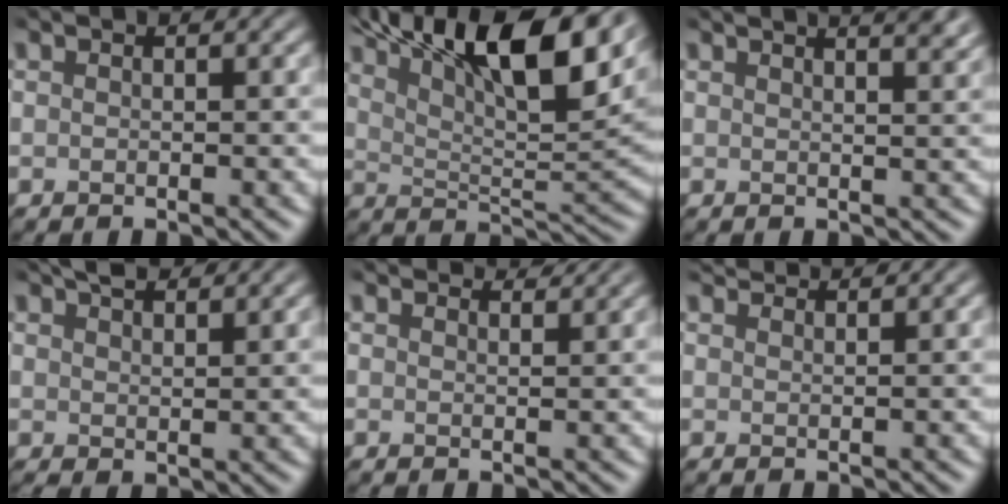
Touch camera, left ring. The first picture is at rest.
{"total": 14.1, "force": [8.7, 4.6, 10.1], "torque": [-0.160, 0.022, 0.151]}
{"total": 7.0, "force": [4.8, 2.9, 4.2], "torque": [-0.021, 0.049, 0.028]}
{"total": 3.6, "force": [2.8, 1.2, 1.9], "torque": [-0.031, 0.007, 0.052]}
{"total": 3.9, "force": [3.7, 0.4, 1.1], "torque": [-0.014, 0.004, 0.042]}
{"total": 2.9, "force": [2.8, 0.3, 0.8], "torque": [-0.012, 0.005, 0.038]}